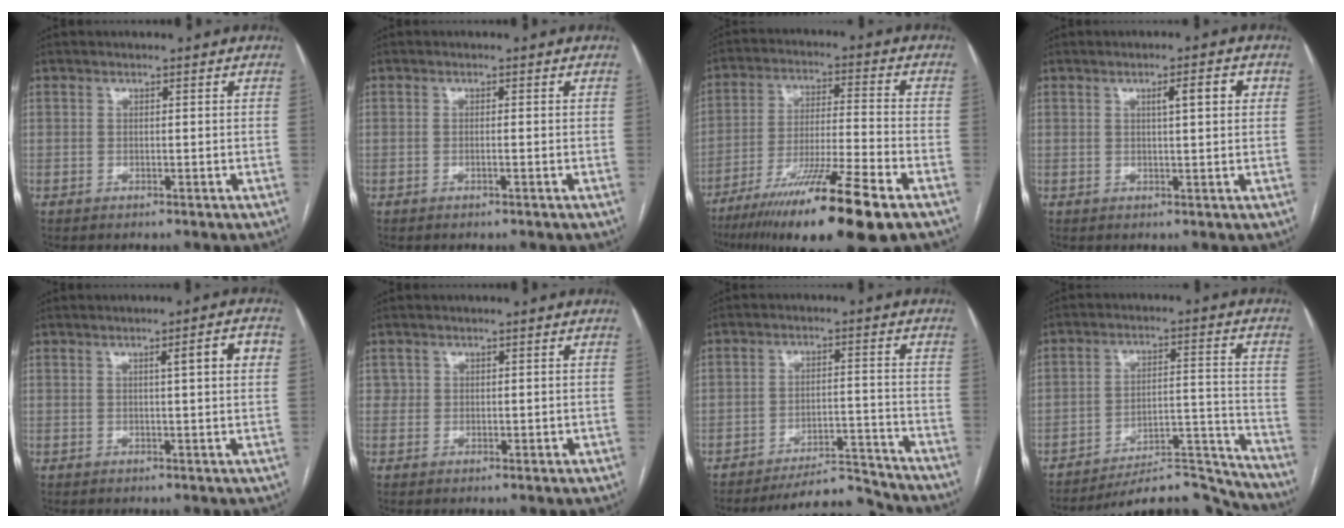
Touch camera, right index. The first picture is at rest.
{"total": 0.5, "force": [-0.2, -0.1, 0.5], "torque": [-0.011, 0.003, -0.001]}
{"total": 17.7, "force": [-11.3, -0.1, 13.6], "torque": [-0.218, -0.040, -0.192]}
{"total": 3.7, "force": [1.2, 0.4, 3.5], "torque": [-0.053, 0.008, 0.018]}
{"total": 4.4, "force": [1.1, 0.0, 4.3], "torque": [-0.056, 0.008, 0.015]}
{"total": 1.5, "force": [0.3, 1.4, 0.4], "torque": [-0.004, 0.003, 0.009]}
{"total": 8.2, "force": [-8.1, 0.9, 0.3], "torque": [0.005, 0.023, -0.125]}
{"total": 13.8, "force": [-13.7, 1.1, 1.3], "torque": [0.004, 0.051, -0.203]}